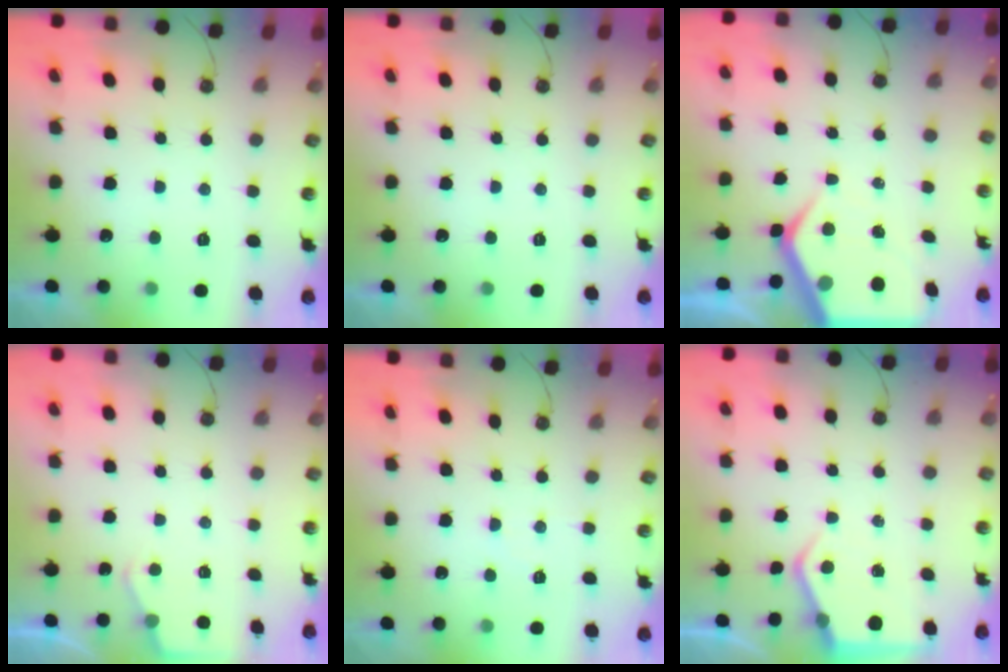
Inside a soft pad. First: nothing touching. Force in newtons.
{"total": 0.0}
{"total": 8.9, "press": 8.8, "slide": 0.8}
{"total": 2.6, "press": 2.6, "slide": 0.4}
{"total": 2.4, "press": 2.4, "slide": 0.4}
{"total": 5.6, "press": 5.6, "slide": 0.8}